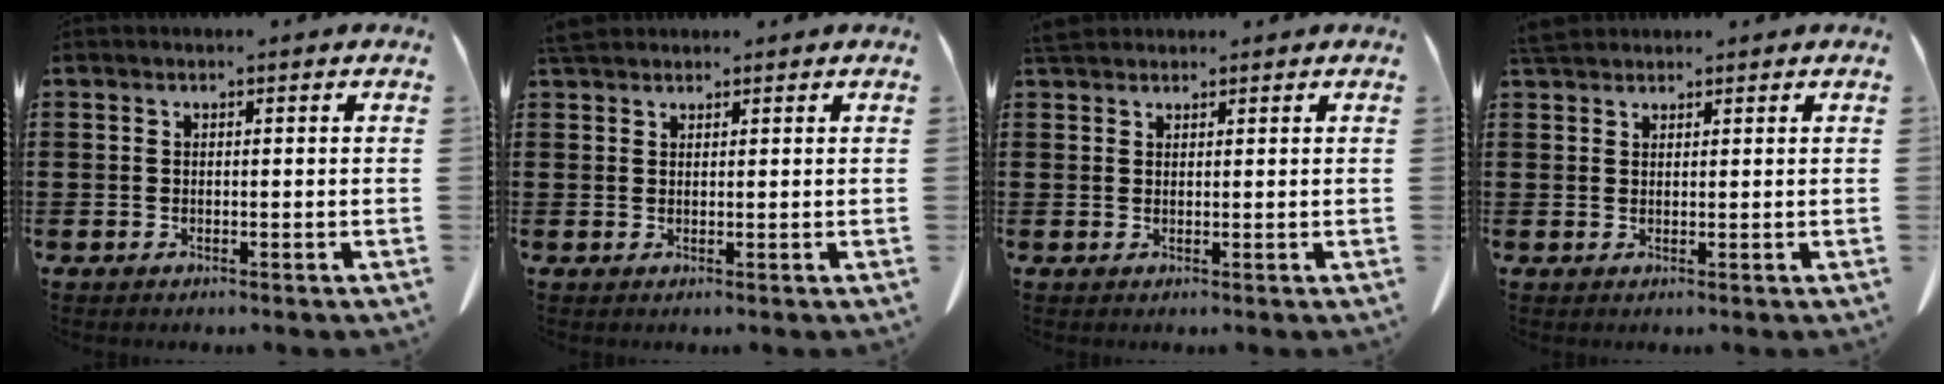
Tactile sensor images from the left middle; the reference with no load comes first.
{"total": 2.3, "force": [2.0, 0.8, 0.9], "torque": [-0.026, 0.003, 0.040]}
{"total": 2.2, "force": [2.0, 0.7, 0.8], "torque": [-0.023, 0.003, 0.040]}
{"total": 2.6, "force": [2.3, 0.7, 0.9], "torque": [-0.025, 0.001, 0.047]}